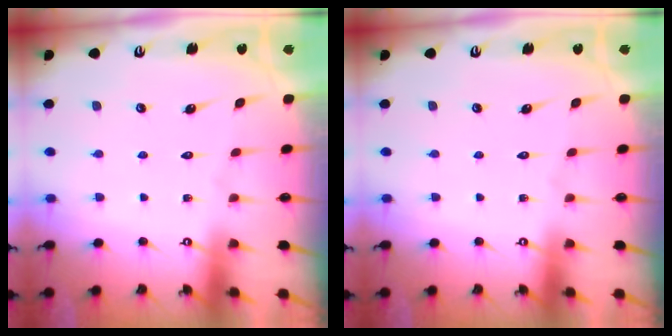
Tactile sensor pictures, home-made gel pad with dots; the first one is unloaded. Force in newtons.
{"total": 0.0}